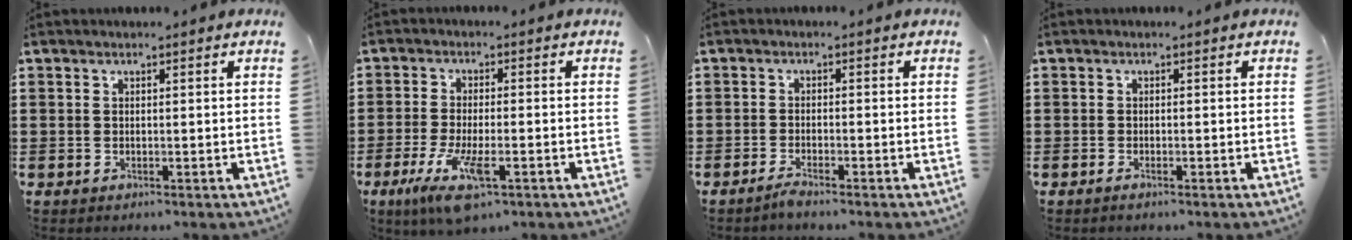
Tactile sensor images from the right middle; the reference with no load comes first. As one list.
[{"total": 7.8, "force": [-3.7, 2.2, 6.6], "torque": [-0.142, -0.017, -0.066]}, {"total": 1.6, "force": [-1.5, 0.0, 0.7], "torque": [-0.020, -0.004, -0.030]}, {"total": 0.6, "force": [-0.4, 0.1, 0.5], "torque": [-0.010, -0.003, -0.007]}]